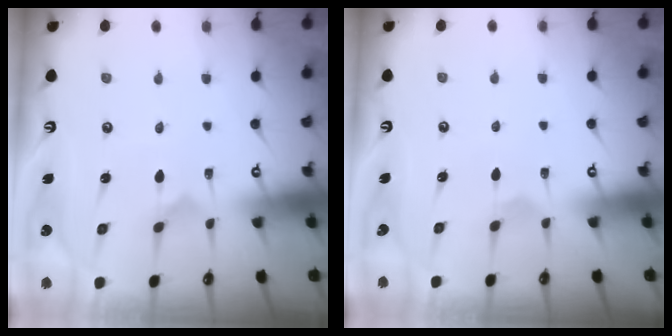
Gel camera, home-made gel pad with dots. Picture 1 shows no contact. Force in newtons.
{"total": 2.5, "press": 2.5, "slide": 0.1}